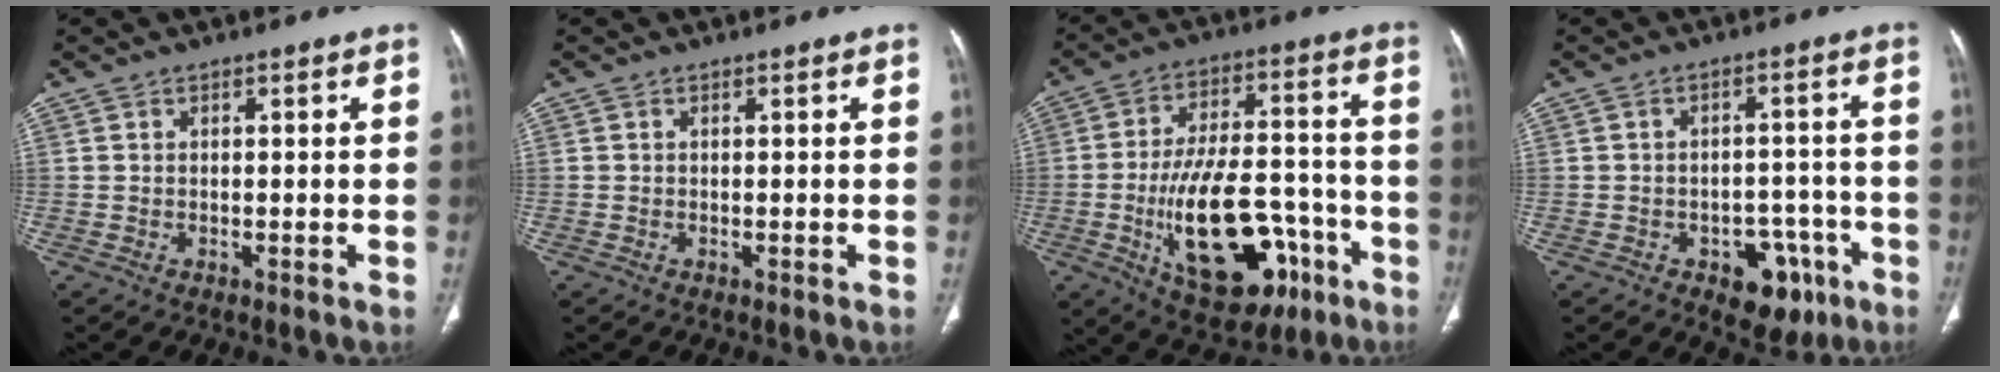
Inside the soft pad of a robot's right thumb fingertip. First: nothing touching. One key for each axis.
{"total": 0.0}
{"total": 22.5, "fx": -8.2, "fy": 11.5, "fz": 17.6, "tx": -0.268, "ty": 0.040, "tz": -0.108}
{"total": 9.0, "fx": -4.6, "fy": 5.8, "fz": 5.2, "tx": -0.031, "ty": 0.033, "tz": -0.053}